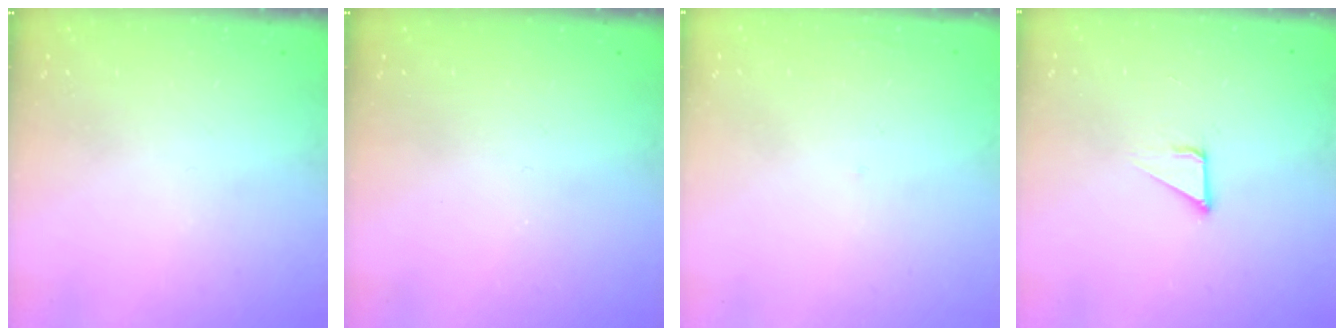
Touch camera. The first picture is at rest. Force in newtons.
{"total": 0.0}
{"total": 1.7, "press": 1.6, "slide": 0.1}
{"total": 3.2, "press": 3.2, "slide": 0.2}